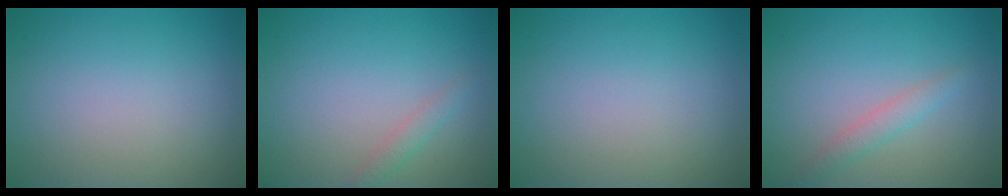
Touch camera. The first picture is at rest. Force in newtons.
{"total": 1.2, "press": 1.2, "slide": 0.1}
{"total": 0.0}
{"total": 1.6, "press": 1.6, "slide": 0.1}